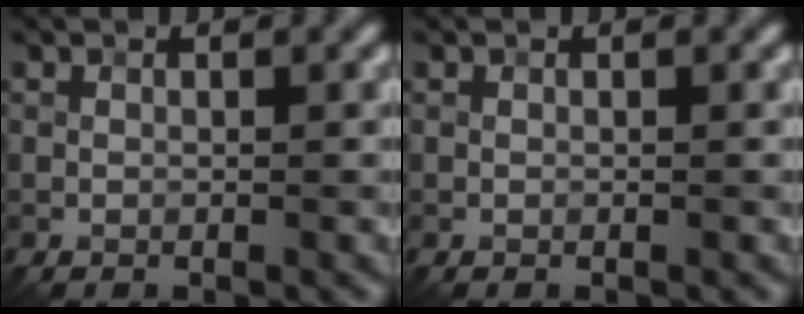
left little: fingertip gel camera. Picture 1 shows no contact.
{"total": 0.0}